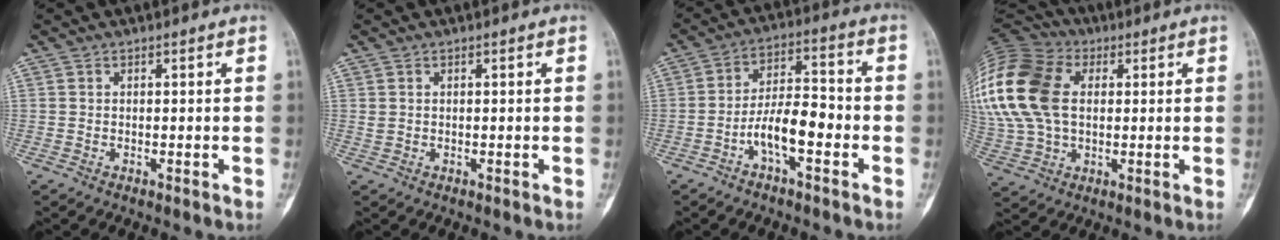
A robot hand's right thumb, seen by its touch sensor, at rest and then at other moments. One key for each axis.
{"total": 1.5, "fx": 0.2, "fy": 1.1, "fz": 1.0, "tx": -0.023, "ty": 0.004, "tz": 0.007}
{"total": 8.9, "fx": -3.4, "fy": 3.6, "fz": 7.5, "tx": -0.124, "ty": 0.041, "tz": -0.064}
{"total": 25.8, "fx": 5.2, "fy": 17.4, "fz": 18.4, "tx": -0.440, "ty": 0.036, "tz": 0.100}